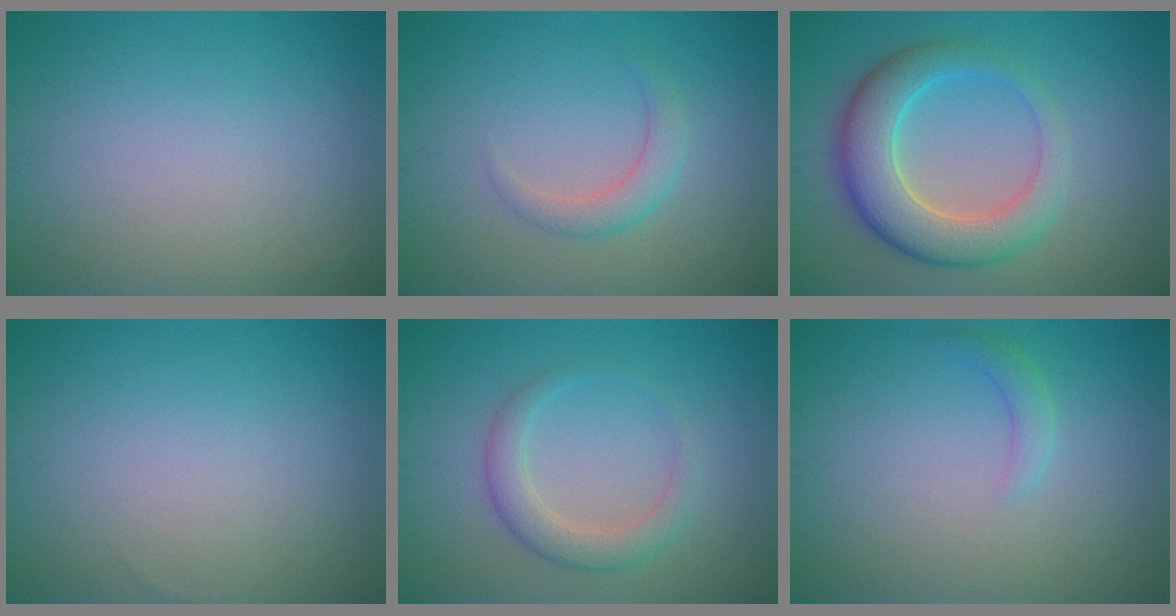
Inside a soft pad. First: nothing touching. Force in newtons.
{"total": 2.0, "press": 2.0, "slide": 0.2}
{"total": 6.7, "press": 6.7, "slide": 0.4}
{"total": 0.0}
{"total": 2.9, "press": 2.9, "slide": 0.1}
{"total": 1.4, "press": 1.4, "slide": 0.1}